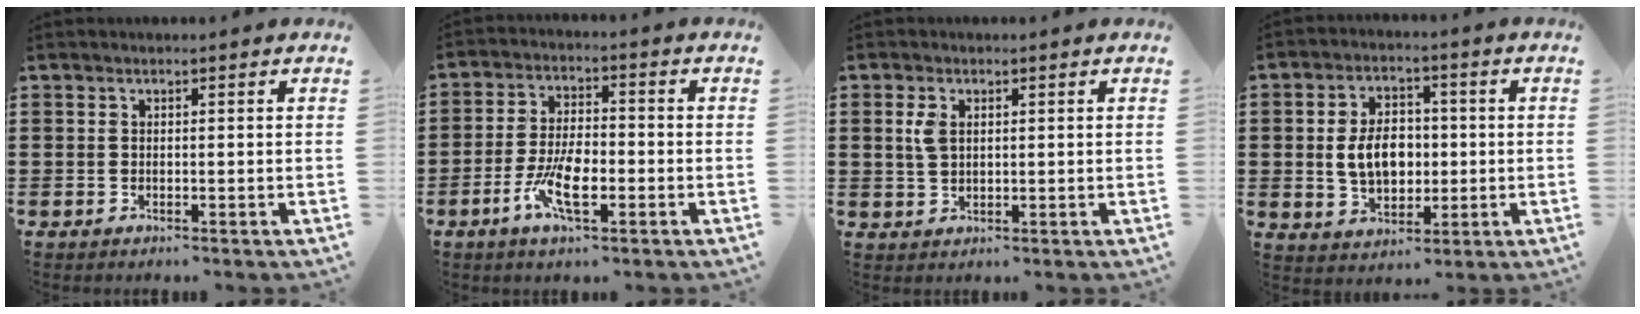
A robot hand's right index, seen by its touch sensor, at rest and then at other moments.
{"total": 7.6, "force": [-3.0, 3.0, 6.3], "torque": [-0.135, -0.006, -0.057]}
{"total": 2.8, "force": [0.8, 1.6, 2.2], "torque": [-0.048, 0.007, 0.014]}
{"total": 7.2, "force": [0.0, 5.0, 5.2], "torque": [-0.104, 0.004, -0.008]}